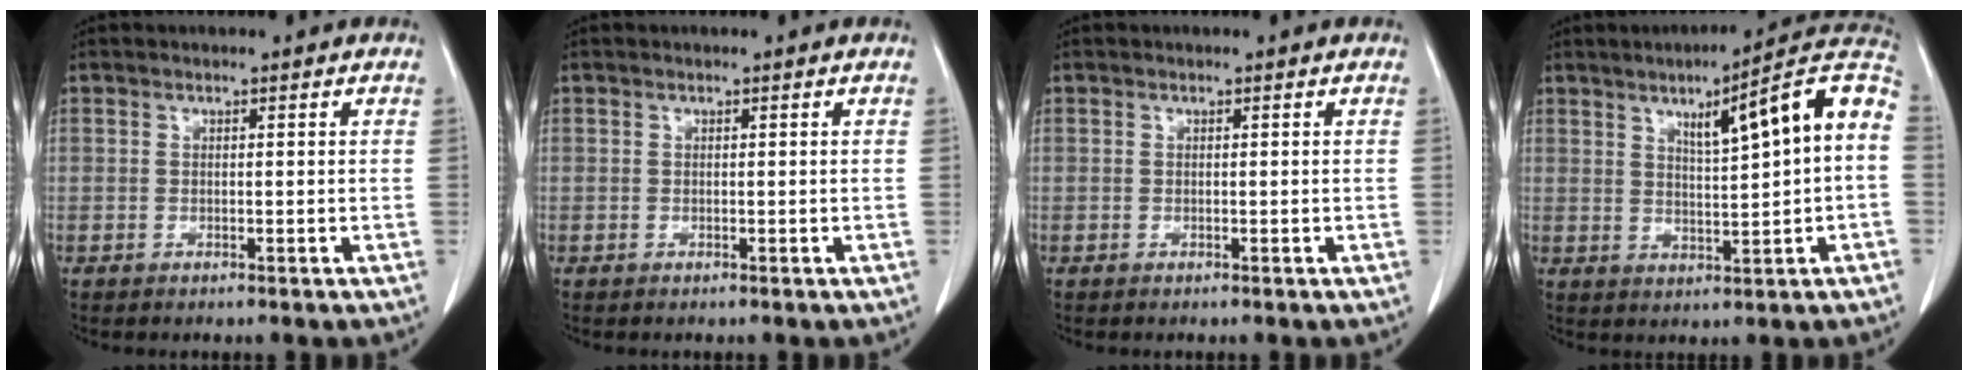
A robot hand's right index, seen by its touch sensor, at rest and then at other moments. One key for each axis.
{"total": 0.0}
{"total": 0.0}
{"total": 13.4, "fx": 2.8, "fy": 1.0, "fz": 13.1, "tx": -0.182, "ty": 0.028, "tz": 0.038}